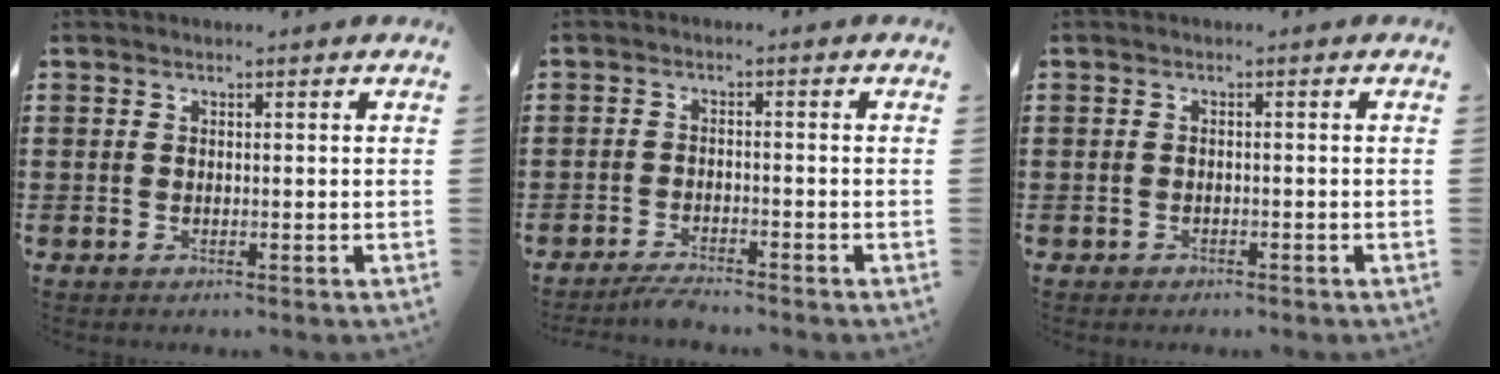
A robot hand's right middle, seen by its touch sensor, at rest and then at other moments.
{"total": 2.4, "force": [-2.3, 0.0, 0.6], "torque": [-0.013, 0.000, -0.046]}
{"total": 0.8, "force": [-0.7, 0.3, 0.0], "torque": [-0.003, 0.000, -0.016]}